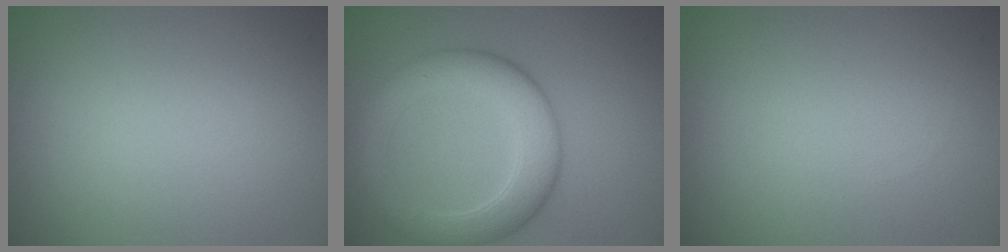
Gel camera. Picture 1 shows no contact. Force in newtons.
{"total": 6.0, "press": 5.9, "slide": 0.5}
{"total": 0.0}